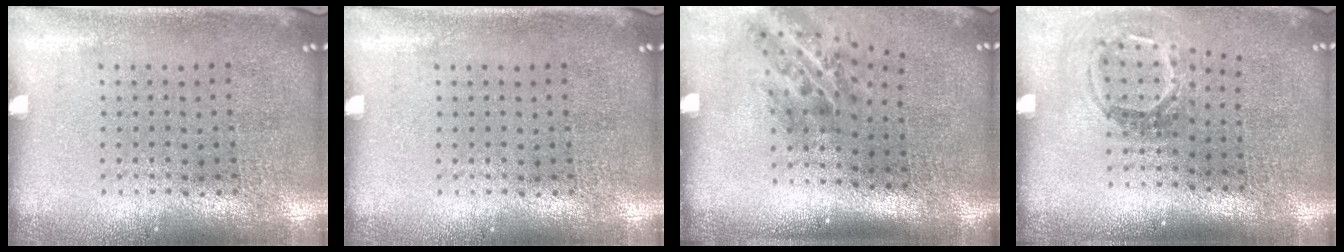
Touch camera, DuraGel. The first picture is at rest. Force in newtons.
{"total": 0.0}
{"total": 2.1, "press": 1.3, "slide": 1.7}
{"total": 1.8, "press": 1.2, "slide": 1.3}